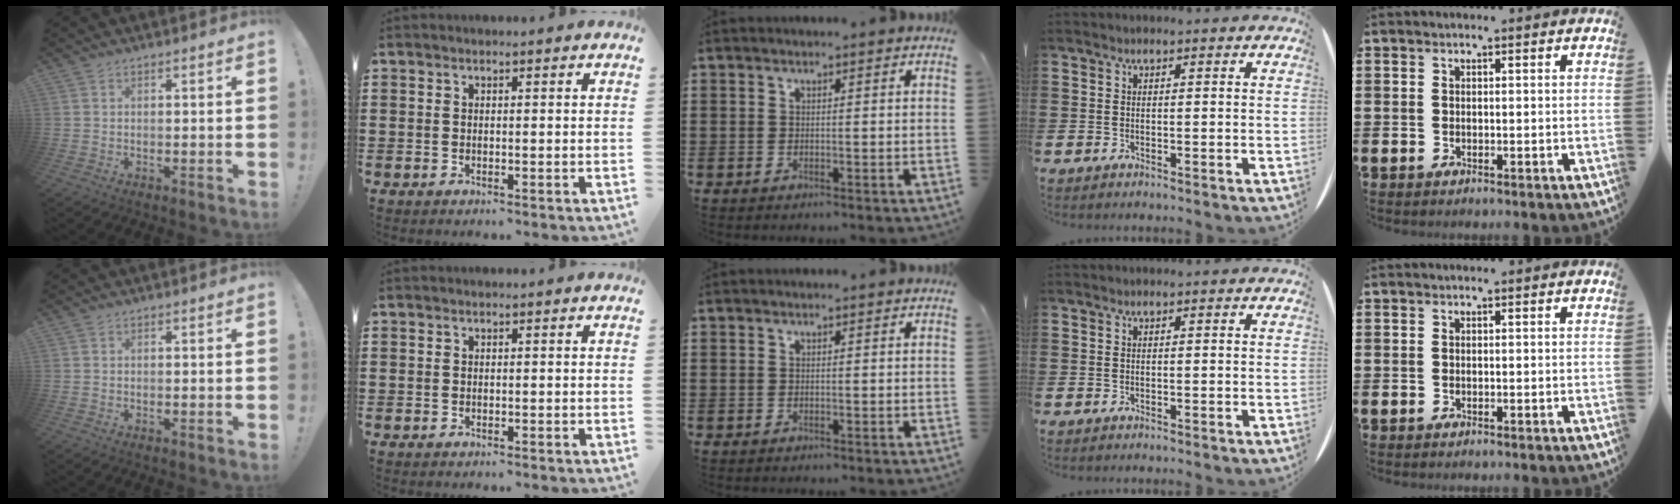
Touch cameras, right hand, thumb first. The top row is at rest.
{}